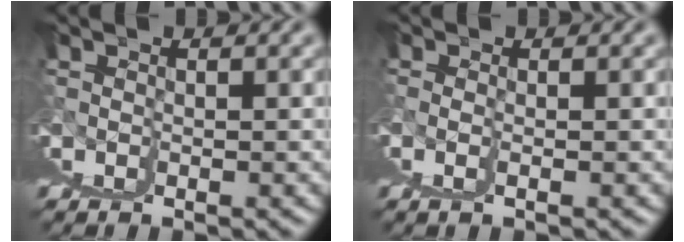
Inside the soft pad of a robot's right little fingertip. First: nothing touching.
{"total": 0.0}